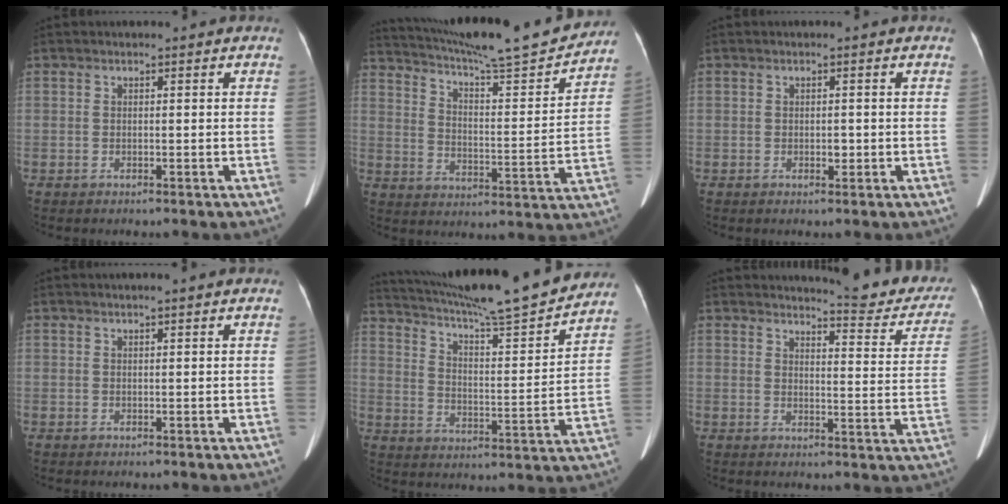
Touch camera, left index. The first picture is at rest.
{"total": 22.6, "force": [20.7, 0.9, 8.9], "torque": [-0.153, -0.036, 0.293]}
{"total": 1.8, "force": [-0.6, 1.0, 1.4], "torque": [-0.018, 0.002, -0.007]}
{"total": 0.7, "force": [0.5, -0.2, 0.5], "torque": [-0.013, 0.002, 0.013]}
{"total": 23.1, "force": [20.9, 0.5, 9.9], "torque": [-0.173, -0.029, 0.302]}
{"total": 13.3, "force": [12.5, 1.7, 4.0], "torque": [-0.031, -0.056, 0.128]}